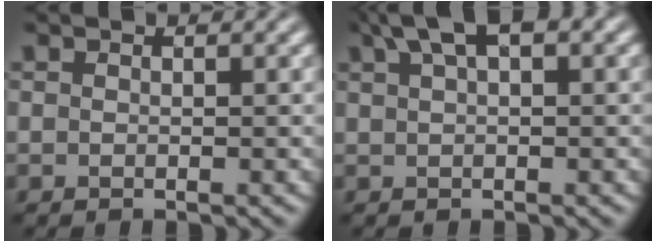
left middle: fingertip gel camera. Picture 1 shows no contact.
{"total": 4.2, "force": [2.4, 1.4, 3.2], "torque": [-0.055, 0.016, 0.040]}